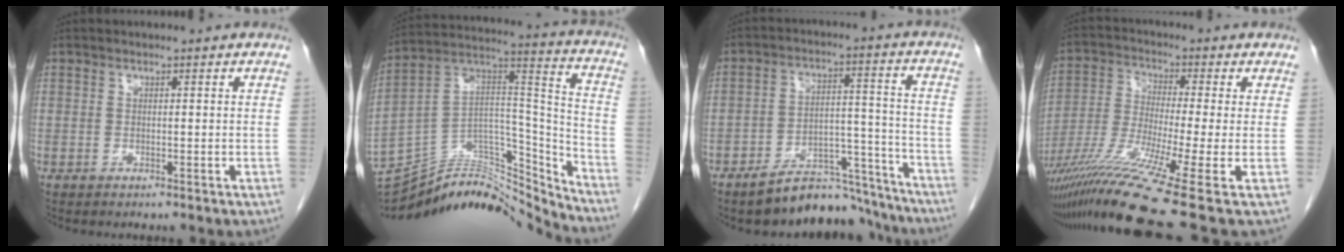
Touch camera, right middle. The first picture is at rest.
{"total": 24.1, "force": [-23.1, 4.2, 5.5], "torque": [-0.103, 0.050, -0.367]}
{"total": 11.8, "force": [-10.9, 3.5, 2.6], "torque": [-0.012, 0.048, -0.170]}
{"total": 15.7, "force": [-10.3, -2.3, 11.6], "torque": [-0.232, -0.032, -0.190]}